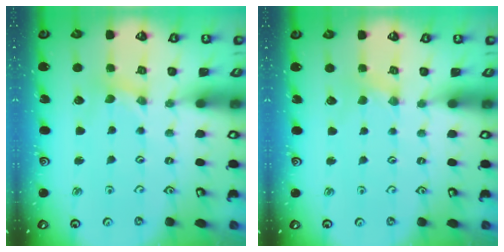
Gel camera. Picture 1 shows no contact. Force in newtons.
{"total": 0.7, "press": 0.7, "slide": 0.2}